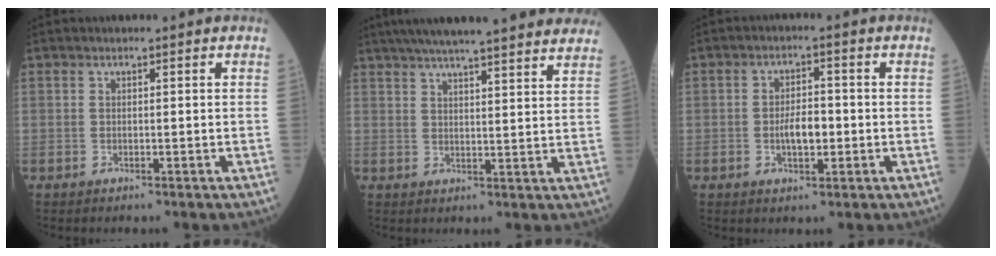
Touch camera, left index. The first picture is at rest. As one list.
[{"total": 23.1, "force": [20.2, 1.9, 11.2], "torque": [-0.174, 0.022, 0.261]}, {"total": 4.3, "force": [-1.0, 1.8, 3.7], "torque": [-0.069, 0.004, -0.019]}]